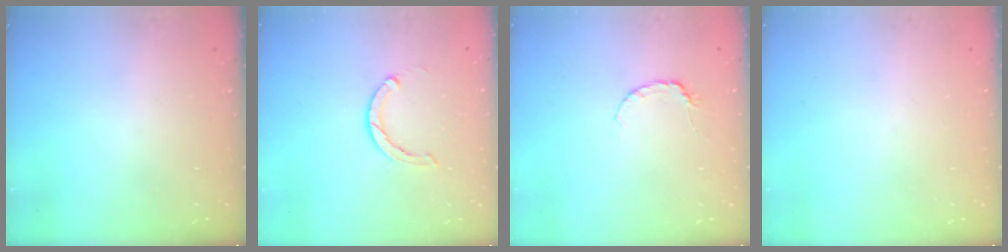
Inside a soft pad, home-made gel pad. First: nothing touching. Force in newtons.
{"total": 3.5, "press": 3.4, "slide": 0.5}
{"total": 4.0, "press": 4.0, "slide": 0.5}
{"total": 0.0}